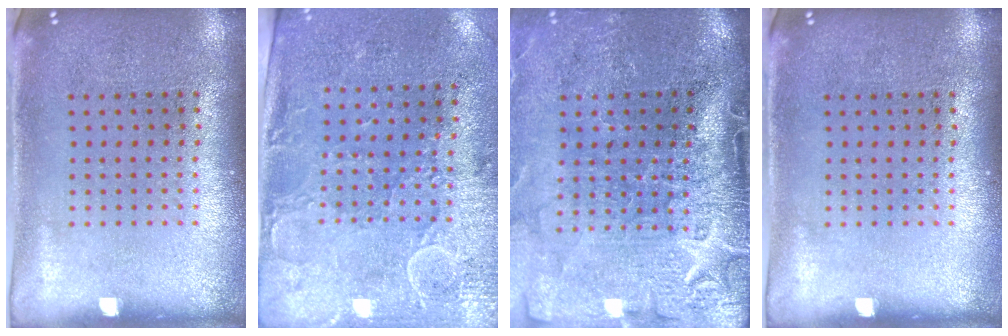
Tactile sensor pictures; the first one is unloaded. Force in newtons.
{"total": 3.0, "press": 2.5, "slide": 1.6}
{"total": 4.4, "press": 3.7, "slide": 2.5}
{"total": 0.0}